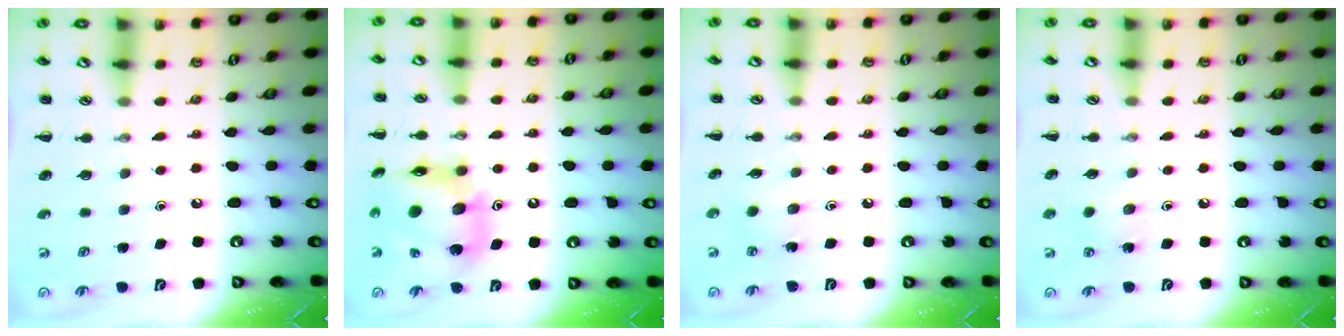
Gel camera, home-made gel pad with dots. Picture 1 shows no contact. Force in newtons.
{"total": 16.0, "press": 15.5, "slide": 3.7}
{"total": 2.8, "press": 2.6, "slide": 0.9}
{"total": 6.2, "press": 6.1, "slide": 1.5}